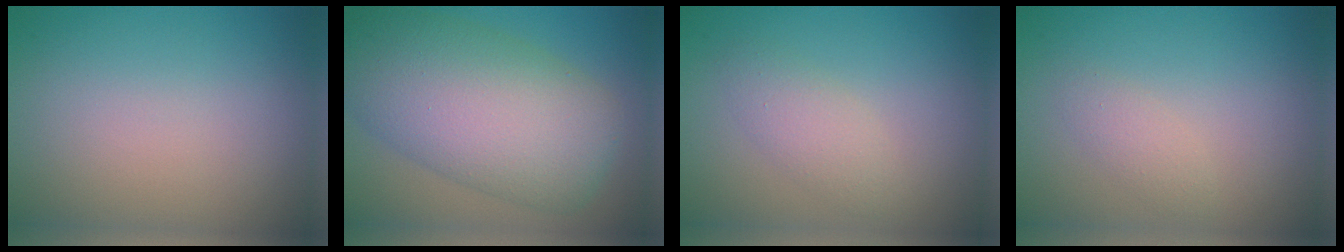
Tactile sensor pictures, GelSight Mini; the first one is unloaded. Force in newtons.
{"total": 11.7, "press": 11.7, "slide": 0.3}
{"total": 2.3, "press": 2.3, "slide": 0.2}
{"total": 1.3, "press": 1.3, "slide": 0.1}